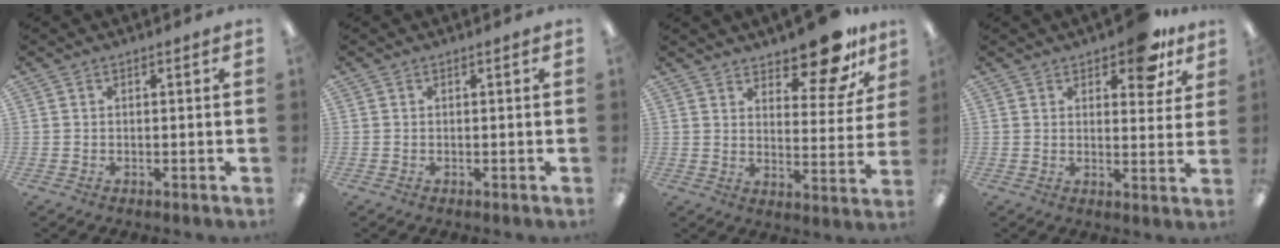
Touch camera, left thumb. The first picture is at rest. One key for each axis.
{"total": 0.0}
{"total": 12.9, "fx": 10.6, "fy": 4.3, "fz": 6.0, "tx": -0.070, "ty": -0.075, "tz": 0.184}
{"total": 9.6, "fx": 6.7, "fy": 4.1, "fz": 5.5, "tx": -0.060, "ty": -0.033, "tz": 0.111}